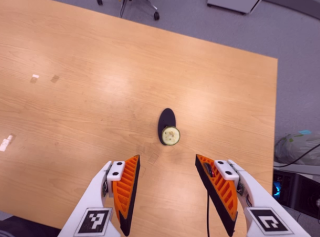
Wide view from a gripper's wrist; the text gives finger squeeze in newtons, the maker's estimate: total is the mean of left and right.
{"total": 0.0}